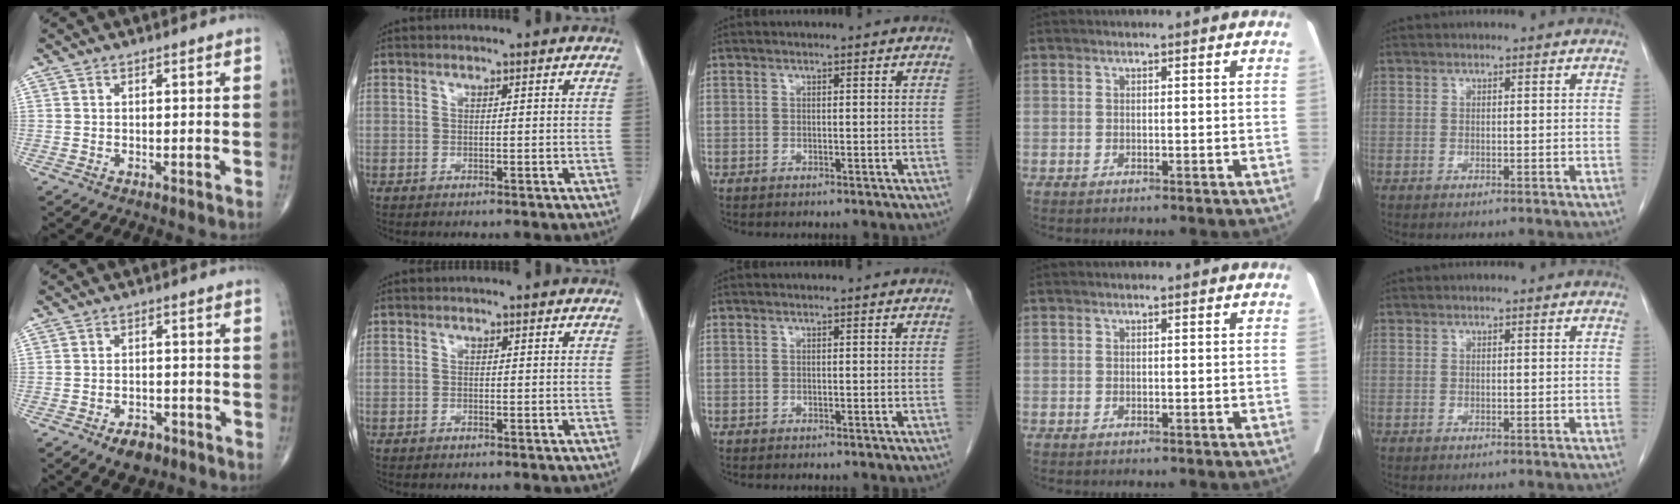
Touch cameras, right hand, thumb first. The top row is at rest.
{"thumb": {"total": 4.8, "force": [-3.1, 2.7, 2.5], "torque": [-0.028, 0.013, -0.045]}}